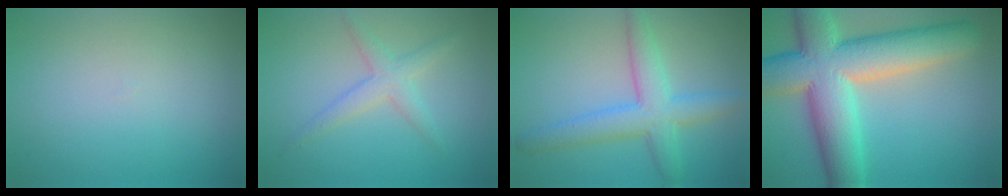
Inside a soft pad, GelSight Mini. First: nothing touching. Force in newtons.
{"total": 2.5, "press": 2.5, "slide": 0.2}
{"total": 5.2, "press": 5.2, "slide": 0.1}
{"total": 13.0, "press": 12.9, "slide": 1.0}